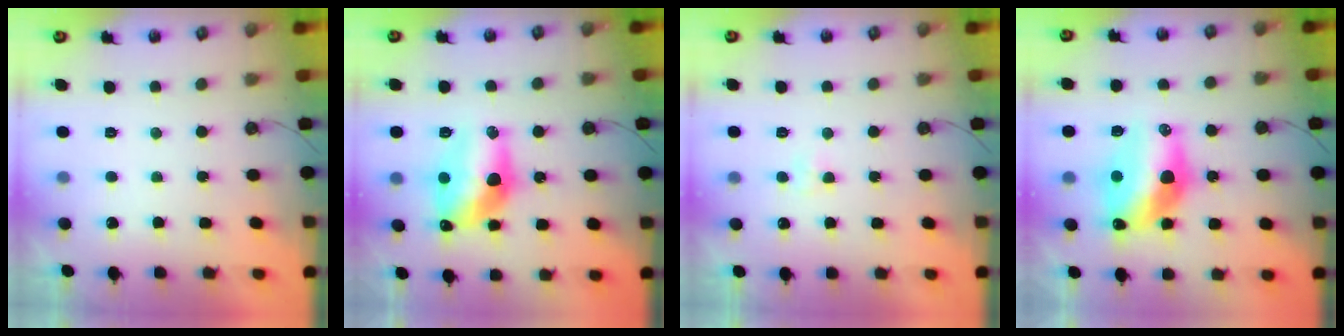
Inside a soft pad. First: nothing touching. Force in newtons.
{"total": 13.7, "press": 13.7, "slide": 0.8}
{"total": 3.1, "press": 2.7, "slide": 1.4}
{"total": 15.9, "press": 15.5, "slide": 3.3}